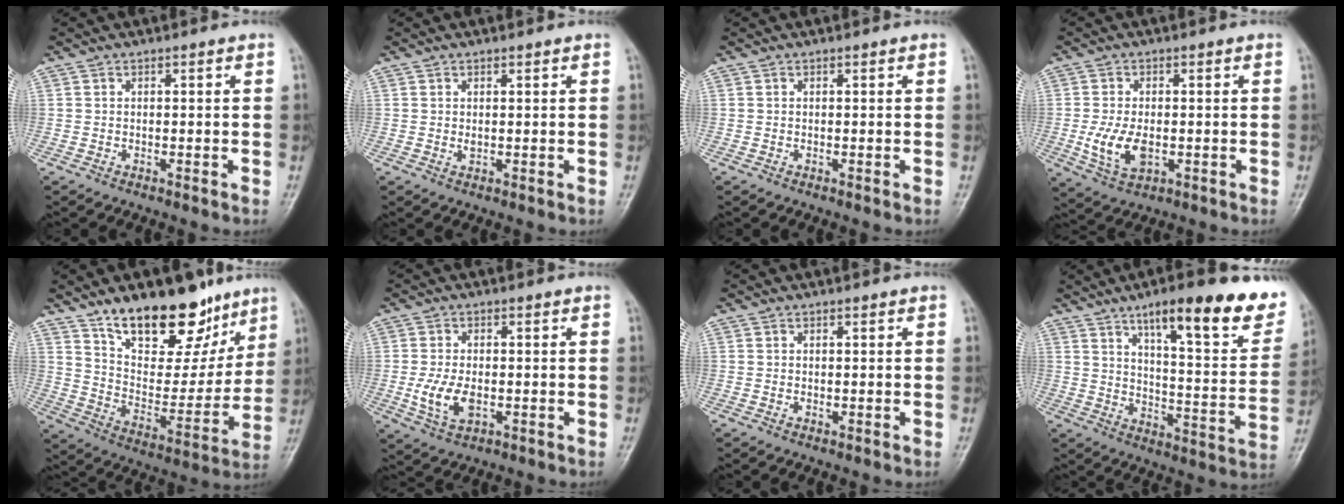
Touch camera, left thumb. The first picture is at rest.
{"total": 1.0, "force": [0.5, 0.5, 0.6], "torque": [-0.008, -0.004, 0.009]}
{"total": 0.0}
{"total": 7.3, "force": [-1.1, 4.3, 5.8], "torque": [-0.113, -0.009, -0.015]}
{"total": 22.6, "force": [15.0, 10.9, 12.9], "torque": [-0.143, -0.079, 0.243]}
{"total": 6.5, "force": [-1.1, 3.8, 5.2], "torque": [-0.105, -0.008, -0.017]}
{"total": 0.6, "force": [0.2, 0.4, 0.3], "torque": [-0.005, -0.002, 0.004]}
{"total": 21.7, "force": [13.5, 5.5, 16.1], "torque": [-0.184, -0.056, 0.196]}